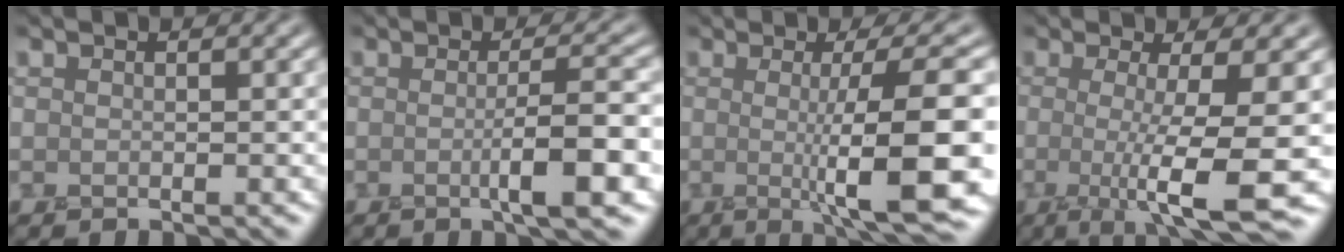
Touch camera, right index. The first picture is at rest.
{"total": 5.0, "force": [-0.8, 0.8, 4.8], "torque": [-0.072, -0.001, -0.015]}
{"total": 10.2, "force": [-0.9, 1.8, 10.0], "torque": [-0.125, -0.009, -0.011]}
{"total": 8.1, "force": [-0.9, 1.5, 8.0], "torque": [-0.117, -0.012, -0.015]}